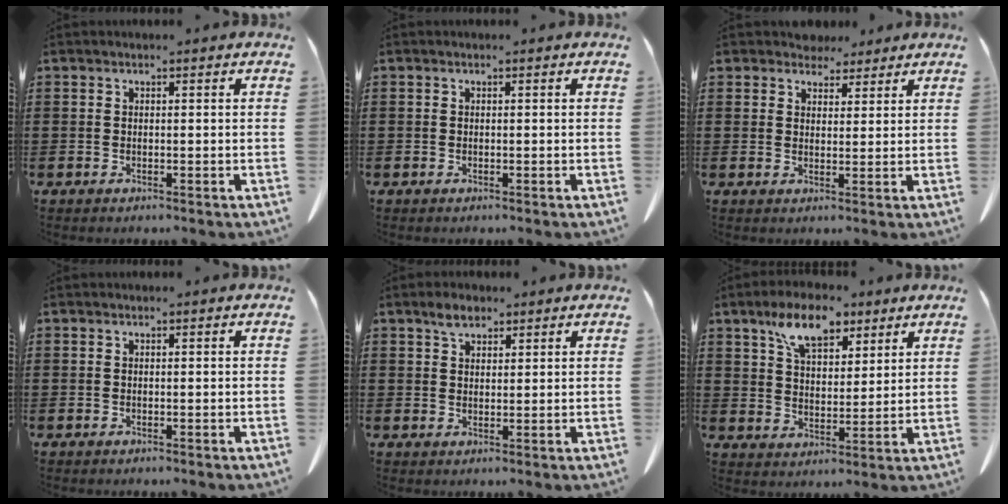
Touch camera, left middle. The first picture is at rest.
{"total": 0.0}
{"total": 3.9, "force": [3.4, 1.8, 0.3], "torque": [-0.011, -0.004, 0.064]}
{"total": 0.0}
{"total": 3.2, "force": [2.3, 1.6, 1.5], "torque": [-0.026, 0.002, 0.042]}
{"total": 8.9, "force": [6.1, 4.1, 5.0], "torque": [-0.103, -0.006, 0.109]}